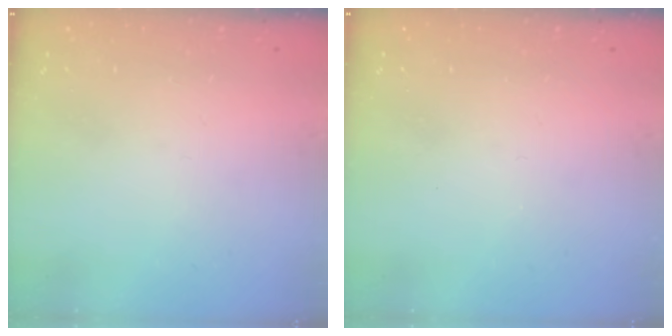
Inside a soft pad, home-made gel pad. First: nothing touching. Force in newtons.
{"total": 0.0}